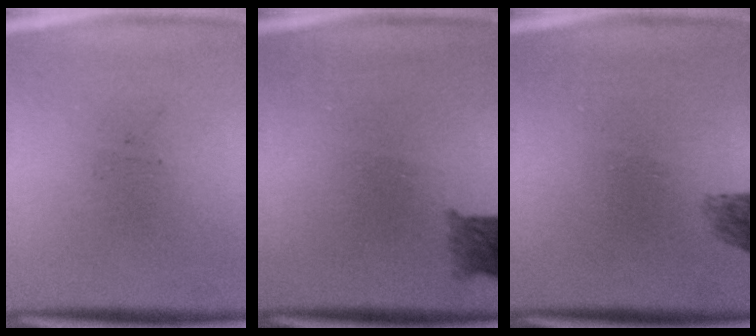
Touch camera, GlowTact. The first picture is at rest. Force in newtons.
{"total": 2.8}
{"total": 1.7}